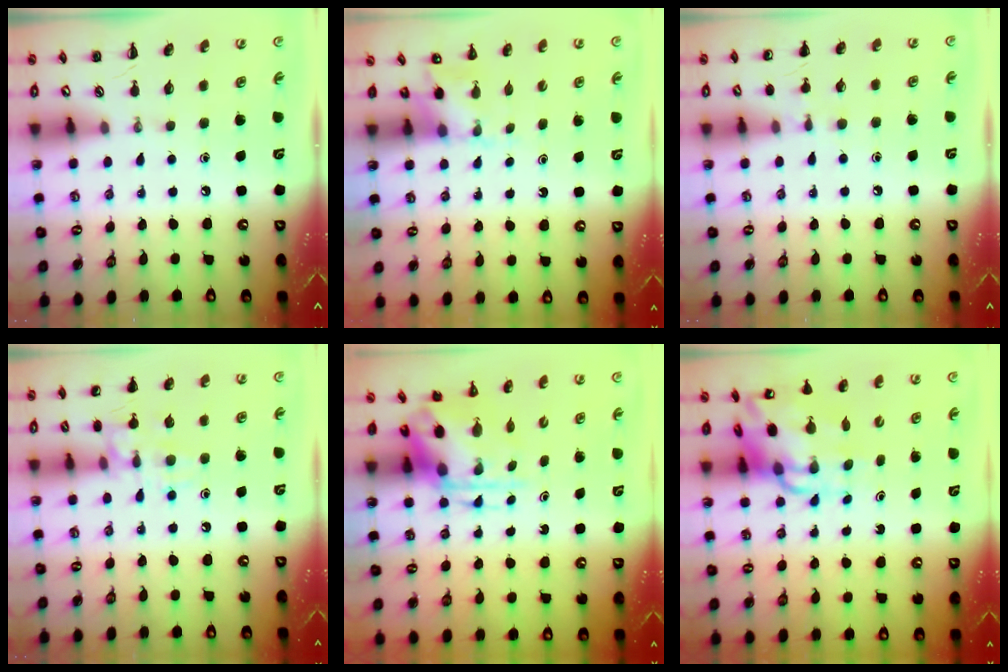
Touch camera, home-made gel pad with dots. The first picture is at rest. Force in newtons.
{"total": 3.0, "press": 2.8, "slide": 1.0}
{"total": 5.6, "press": 5.3, "slide": 1.7}
{"total": 11.9, "press": 11.8, "slide": 0.8}
{"total": 5.7, "press": 5.5, "slide": 1.3}
{"total": 10.4, "press": 10.0, "slide": 2.7}